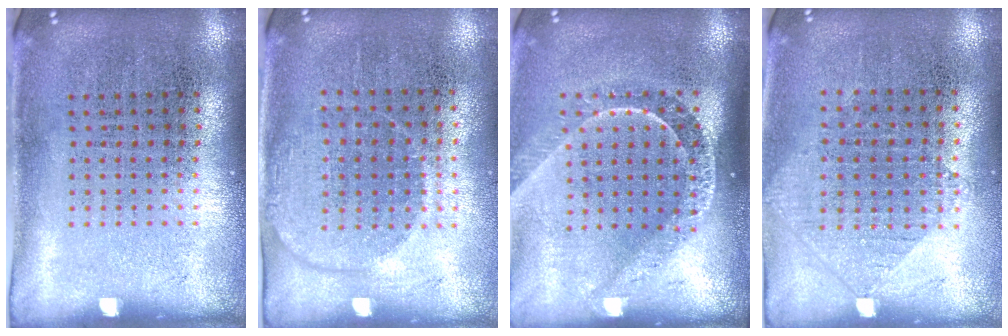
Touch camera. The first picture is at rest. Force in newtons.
{"total": 1.4, "press": 1.2, "slide": 0.6}
{"total": 2.1, "press": 1.6, "slide": 1.3}
{"total": 1.0, "press": 0.9, "slide": 0.4}